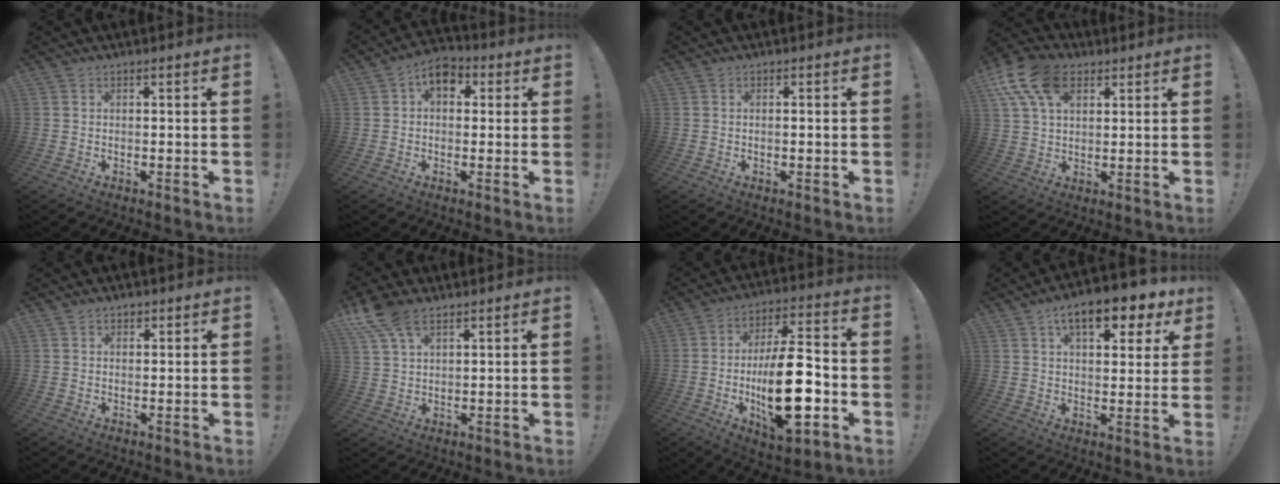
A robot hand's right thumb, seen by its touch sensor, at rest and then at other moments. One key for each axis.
{"total": 7.4, "fx": 2.4, "fy": 5.0, "fz": 4.8, "tx": -0.070, "ty": -0.001, "tz": 0.044}
{"total": 0.6, "fx": -0.3, "fy": 0.0, "fz": 0.5, "tx": -0.015, "ty": 0.002, "tz": -0.005}
{"total": 14.8, "fx": 6.5, "fy": 9.4, "fz": 9.4, "tx": -0.176, "ty": -0.016, "tz": 0.124}
{"total": 1.5, "fx": 1.1, "fy": 1.0, "fz": 0.5, "tx": 0.000, "ty": -0.005, "tz": 0.018}
{"total": 9.5, "fx": 6.3, "fy": 4.4, "fz": 5.6, "tx": -0.111, "ty": -0.024, "tz": 0.119}
{"total": 22.3, "fx": -4.2, "fy": 8.8, "fz": 20.0, "tx": -0.352, "ty": 0.009, "tz": -0.062}
{"total": 12.8, "fx": 6.9, "fy": 5.2, "fz": 9.5, "tx": -0.137, "ty": -0.031, "tz": 0.112}